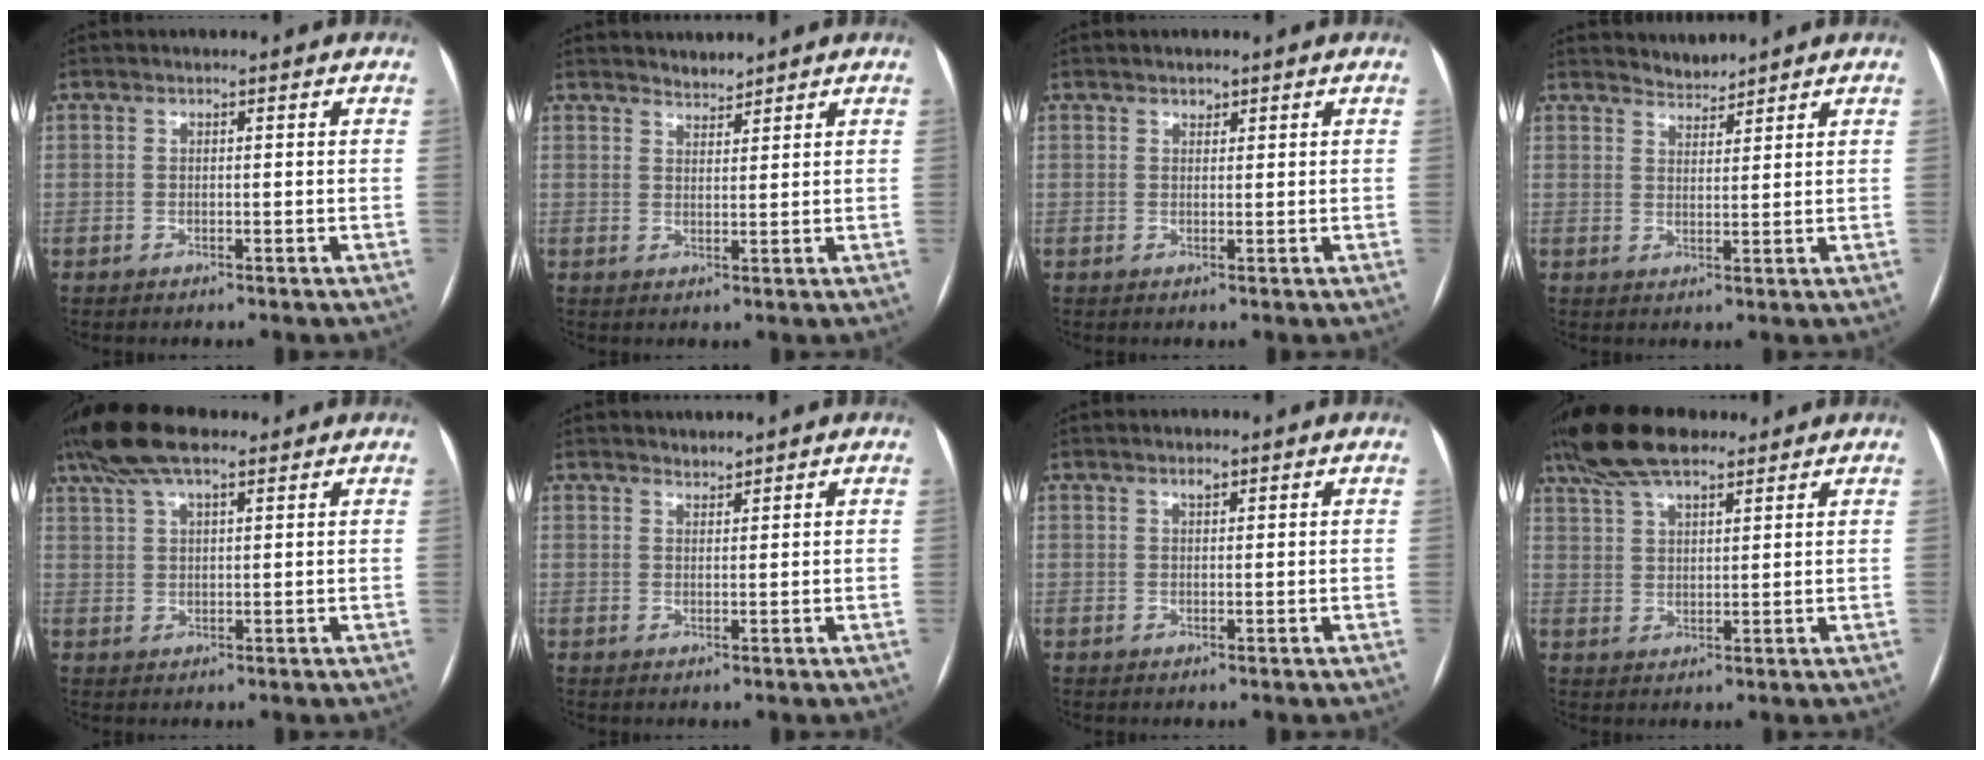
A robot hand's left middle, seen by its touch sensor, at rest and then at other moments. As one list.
[{"total": 1.8, "force": [1.8, 0.2, -0.2], "torque": [-0.002, 0.002, 0.035]}, {"total": 1.0, "force": [0.8, 0.5, 0.3], "torque": [-0.006, 0.000, 0.011]}, {"total": 2.5, "force": [2.5, 0.2, -0.5], "torque": [0.003, 0.003, 0.049]}, {"total": 9.4, "force": [7.0, 2.5, 5.8], "torque": [-0.116, 0.040, 0.127]}, {"total": 1.2, "force": [1.1, 0.0, -0.1], "torque": [-0.004, 0.002, 0.024]}, {"total": 1.0, "force": [0.7, 0.3, 0.6], "torque": [-0.014, 0.001, 0.014]}, {"total": 10.9, "force": [8.6, 3.3, 6.0], "torque": [-0.119, 0.037, 0.155]}]